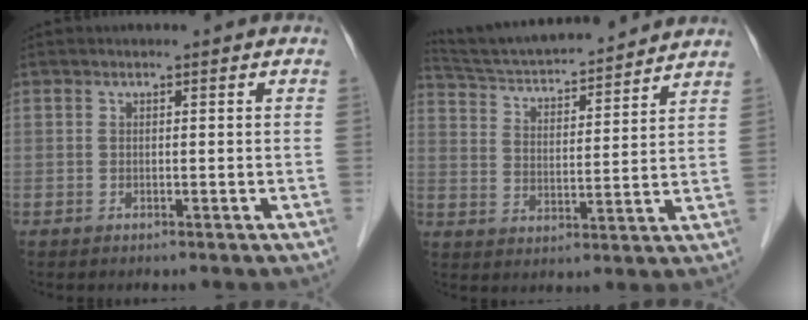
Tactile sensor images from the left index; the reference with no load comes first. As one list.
[{"total": 17.9, "force": [16.6, 1.9, 6.2], "torque": [-0.106, 0.023, 0.257]}]